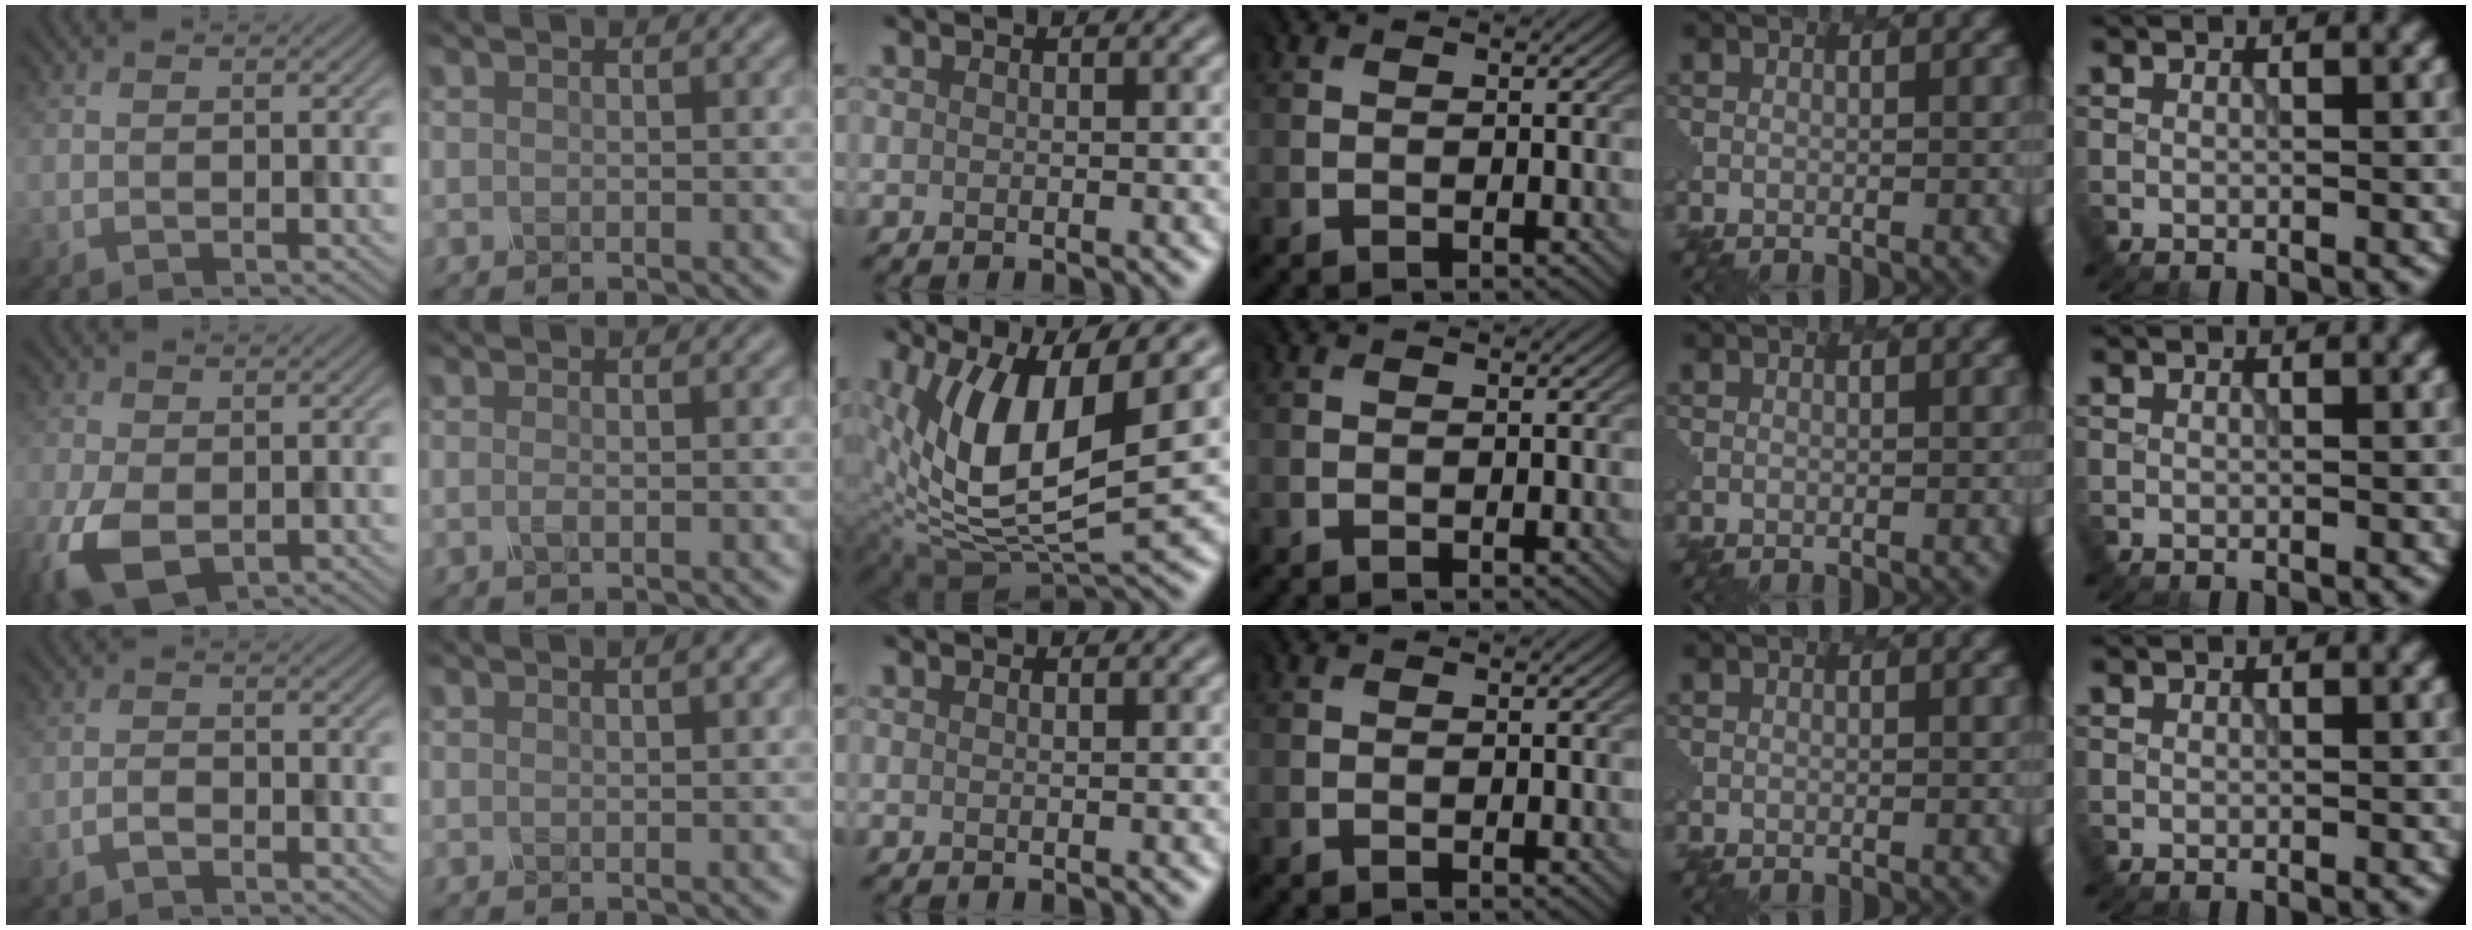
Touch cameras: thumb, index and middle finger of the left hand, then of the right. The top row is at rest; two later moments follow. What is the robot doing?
{"motion": "dispense", "object": "pipette"}